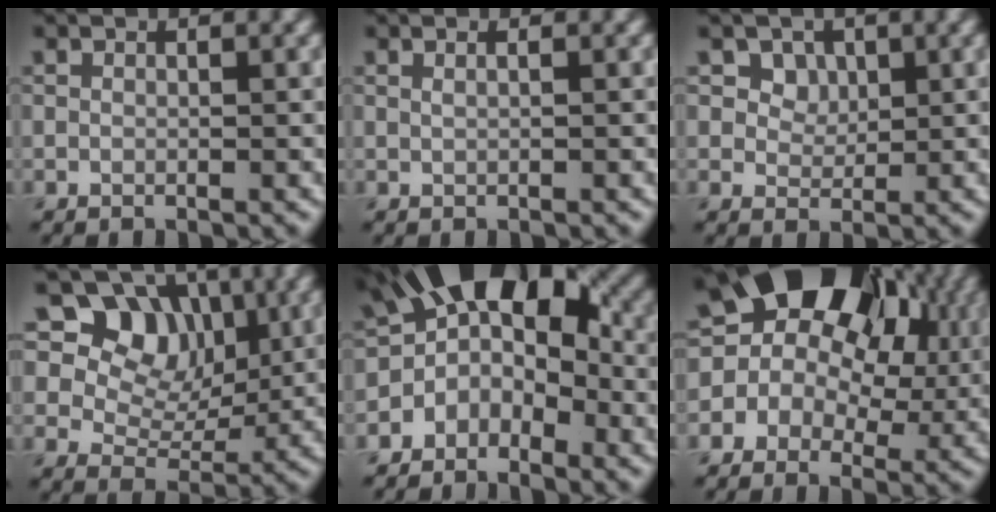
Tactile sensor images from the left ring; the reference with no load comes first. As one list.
[{"total": 1.3, "force": [0.6, 0.7, 1.0], "torque": [-0.003, -0.005, -0.004]}, {"total": 3.0, "force": [1.6, 2.2, 1.3], "torque": [-0.031, -0.017, 0.043]}, {"total": 8.2, "force": [4.0, 6.1, 3.7], "torque": [-0.066, -0.011, 0.081]}, {"total": 7.2, "force": [-0.7, 4.7, 5.4], "torque": [-0.075, 0.019, -0.030]}, {"total": 17.5, "force": [6.2, 13.1, 9.8], "torque": [-0.156, 0.066, 0.077]}]